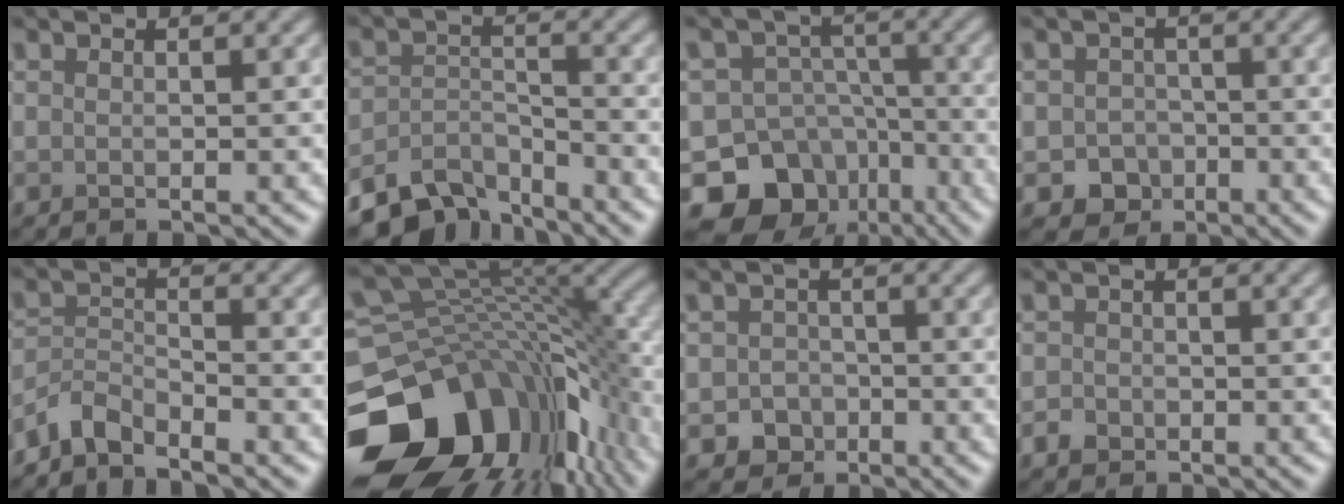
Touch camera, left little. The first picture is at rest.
{"total": 6.1, "force": [-5.1, 2.6, 2.2], "torque": [-0.036, -0.010, -0.093]}
{"total": 14.2, "force": [-8.6, 10.6, 3.8], "torque": [-0.065, -0.015, -0.138]}
{"total": 2.8, "force": [-1.1, 2.5, 0.7], "torque": [-0.004, -0.003, -0.018]}
{"total": 2.9, "force": [-2.7, 0.6, 0.8], "torque": [-0.017, 0.004, -0.066]}
{"total": 15.9, "force": [-6.4, 10.9, 9.7], "torque": [-0.195, -0.033, -0.091]}
{"total": 2.4, "force": [-1.0, 2.1, 0.5], "torque": [0.000, 0.001, -0.018]}
{"total": 1.3, "force": [-0.7, 1.0, 0.4], "torque": [-0.001, 0.000, -0.015]}